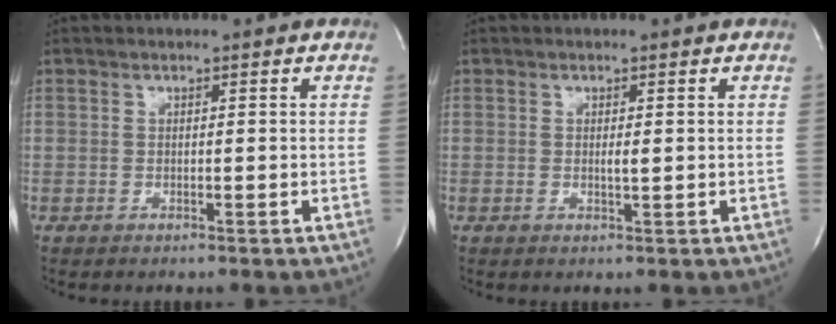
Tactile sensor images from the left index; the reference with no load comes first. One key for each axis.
{"total": 0.9, "fx": 0.2, "fy": 0.1, "fz": 0.9, "tx": -0.021, "ty": -0.003, "tz": 0.003}